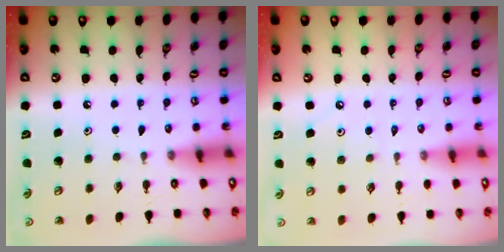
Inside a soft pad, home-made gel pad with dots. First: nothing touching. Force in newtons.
{"total": 3.6, "press": 3.6, "slide": 0.6}